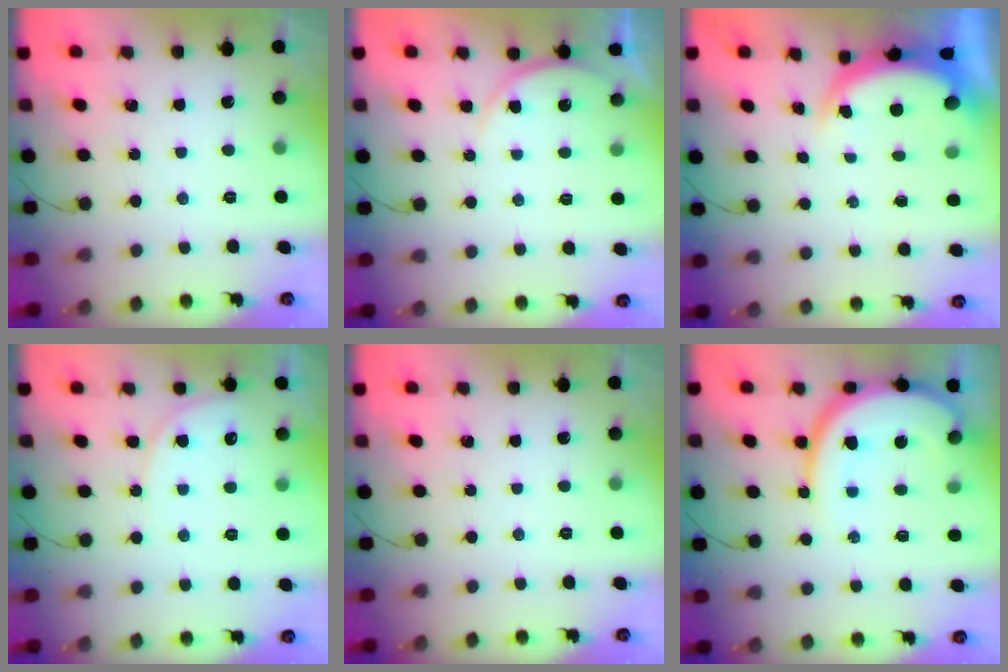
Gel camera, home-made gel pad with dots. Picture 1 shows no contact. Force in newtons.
{"total": 6.3, "press": 6.2, "slide": 0.8}
{"total": 4.5, "press": 4.5, "slide": 0.2}
{"total": 6.1, "press": 6.1, "slide": 0.3}
{"total": 0.0}
{"total": 13.4, "press": 13.3, "slide": 1.4}